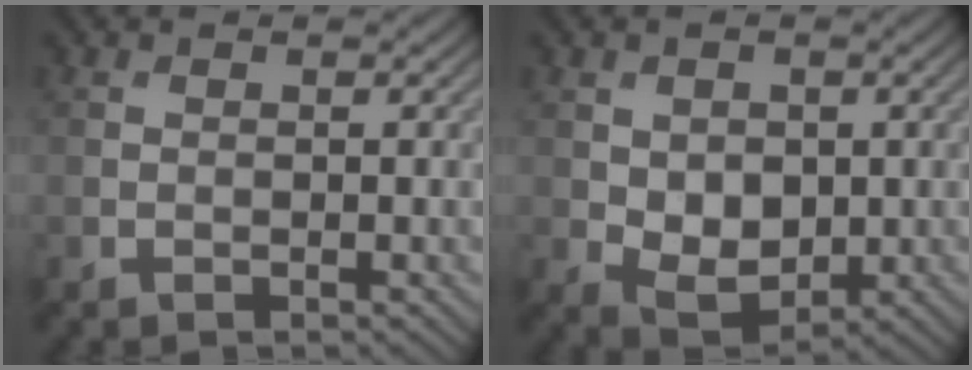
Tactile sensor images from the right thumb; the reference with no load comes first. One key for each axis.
{"total": 5.3, "fx": 0.0, "fy": 4.0, "fz": 3.5, "tx": -0.079, "ty": -0.014, "tz": 0.007}